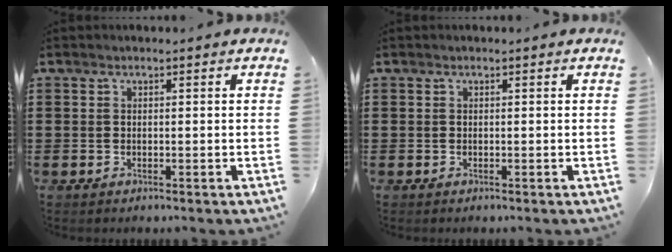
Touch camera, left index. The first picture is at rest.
{"total": 0.0}